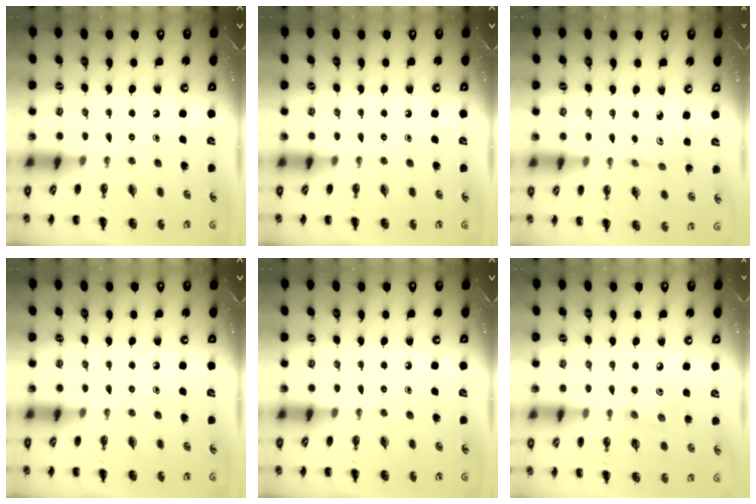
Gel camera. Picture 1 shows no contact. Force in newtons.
{"total": 0.0}
{"total": 2.8, "press": 2.7, "slide": 0.8}
{"total": 0.0}
{"total": 0.0}
{"total": 3.7, "press": 3.7, "slide": 0.6}